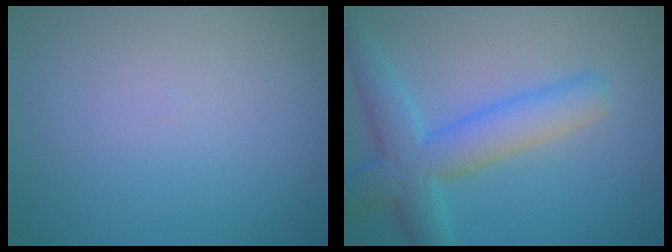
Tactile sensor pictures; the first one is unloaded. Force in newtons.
{"total": 5.8, "press": 5.8, "slide": 0.4}